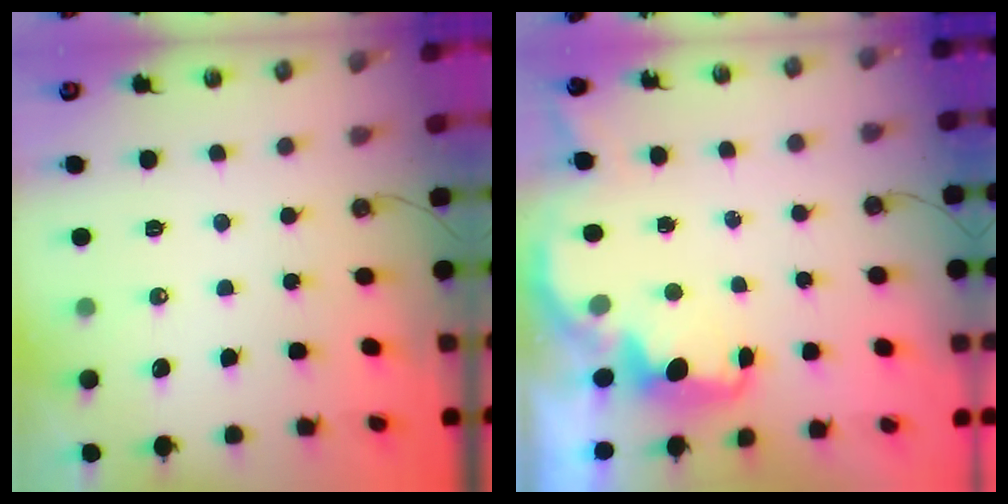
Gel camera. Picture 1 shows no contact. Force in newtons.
{"total": 2.2, "press": 2.1, "slide": 0.8}